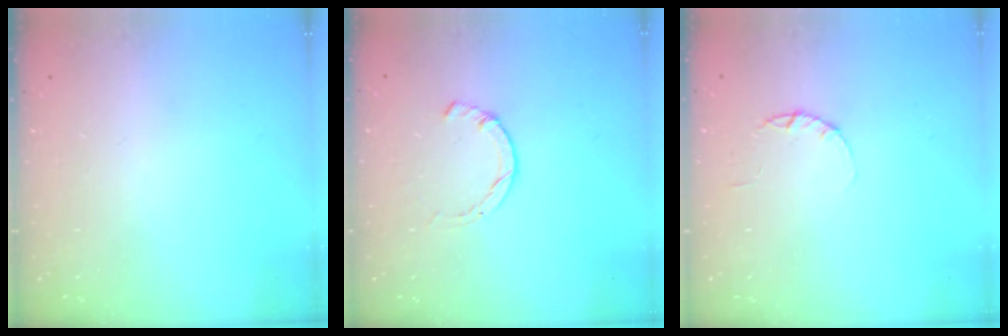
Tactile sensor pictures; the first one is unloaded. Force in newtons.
{"total": 2.3, "press": 2.3, "slide": 0.5}
{"total": 2.2, "press": 2.2, "slide": 0.4}